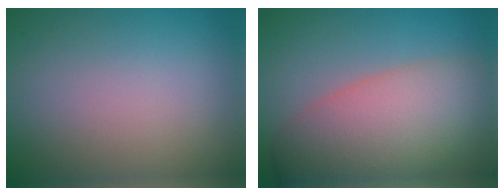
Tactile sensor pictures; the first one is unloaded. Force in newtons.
{"total": 10.3, "press": 10.3, "slide": 0.7}